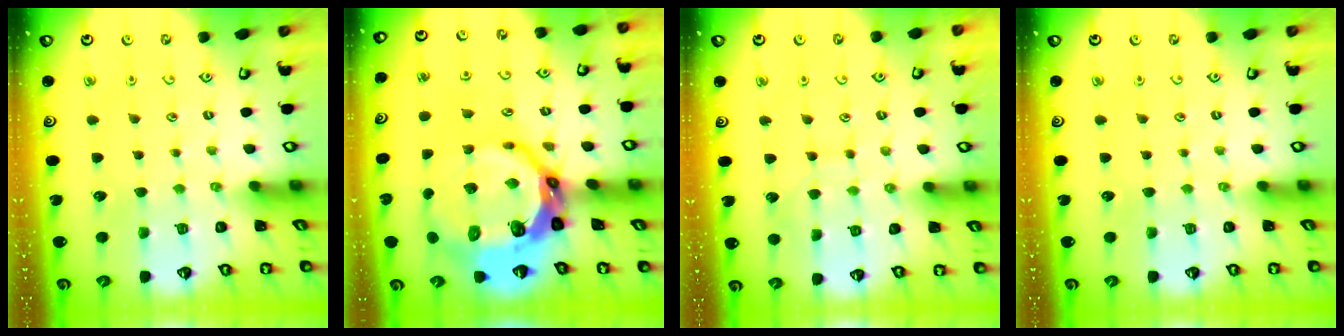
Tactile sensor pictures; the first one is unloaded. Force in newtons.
{"total": 16.9, "press": 16.1, "slide": 5.3}
{"total": 6.4, "press": 6.4, "slide": 0.2}
{"total": 0.0}